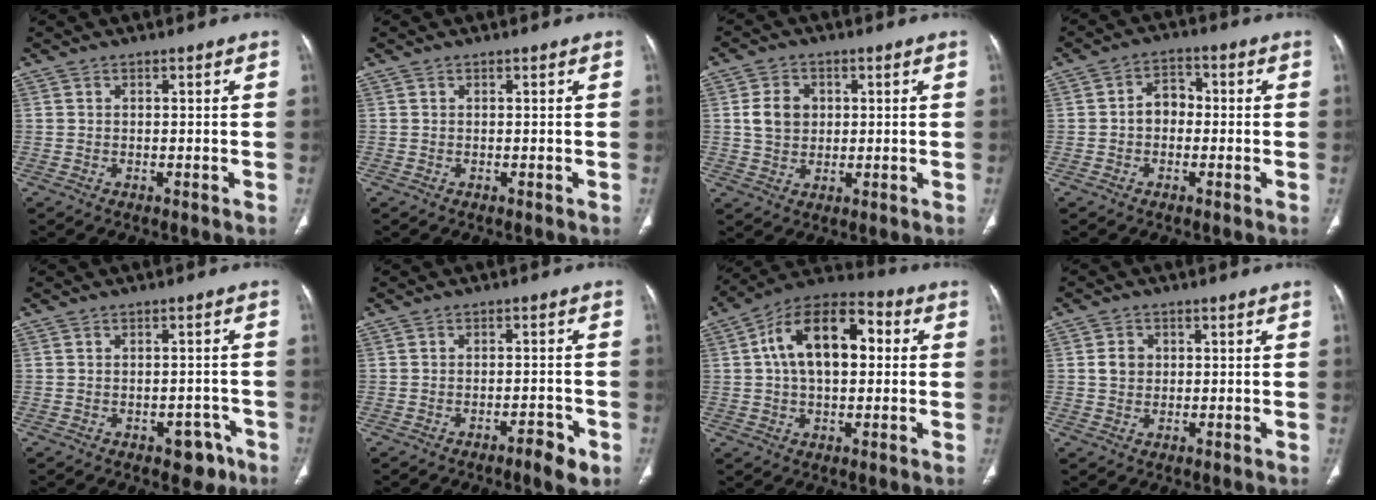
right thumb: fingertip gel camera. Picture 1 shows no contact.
{"total": 0.0}
{"total": 6.0, "force": [1.0, 5.0, 3.3], "torque": [-0.042, -0.002, 0.018]}
{"total": 4.7, "force": [-0.6, 3.6, 2.9], "torque": [-0.027, 0.020, -0.021]}
{"total": 4.3, "force": [-2.6, 2.6, 2.3], "torque": [-0.009, 0.019, -0.028]}
{"total": 4.1, "force": [-2.5, 1.1, 3.1], "torque": [-0.041, 0.013, -0.035]}
{"total": 16.6, "force": [2.8, 9.6, 13.2], "torque": [-0.204, 0.033, 0.037]}
{"total": 3.0, "force": [0.4, 2.6, 1.4], "torque": [-0.013, 0.004, 0.007]}